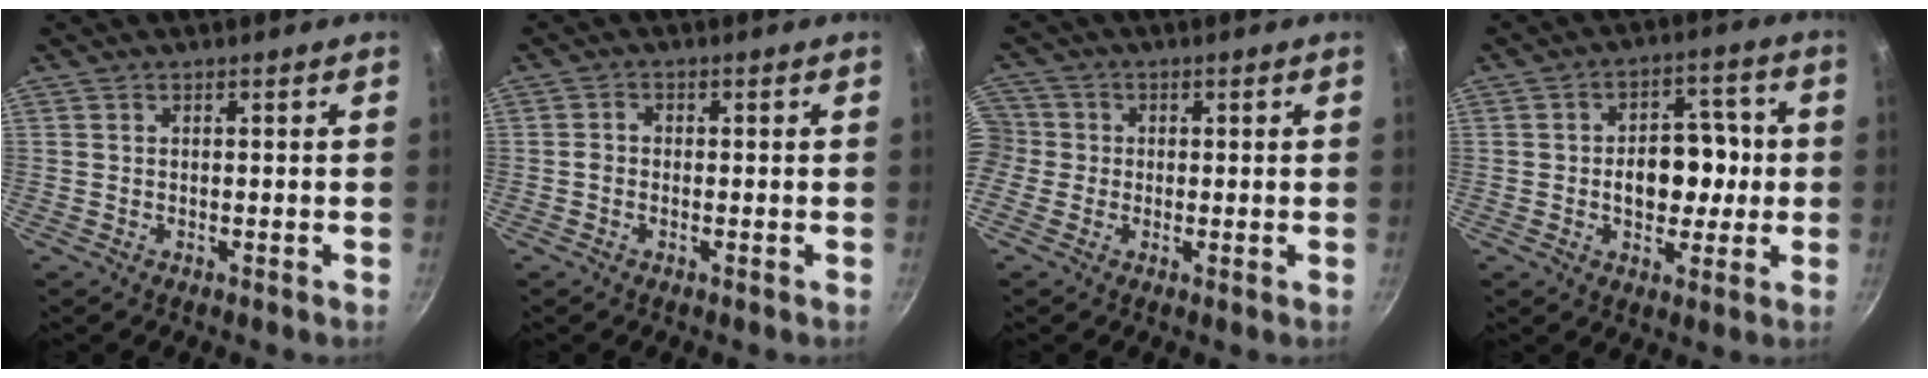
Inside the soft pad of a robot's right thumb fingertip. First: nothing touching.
{"total": 1.5, "force": [-0.4, 1.2, 0.9], "torque": [-0.009, 0.005, -0.012]}
{"total": 9.6, "force": [0.1, 8.8, 3.6], "torque": [-0.096, 0.029, 0.002]}
{"total": 10.6, "force": [-0.6, 7.1, 7.9], "torque": [-0.072, 0.024, -0.011]}